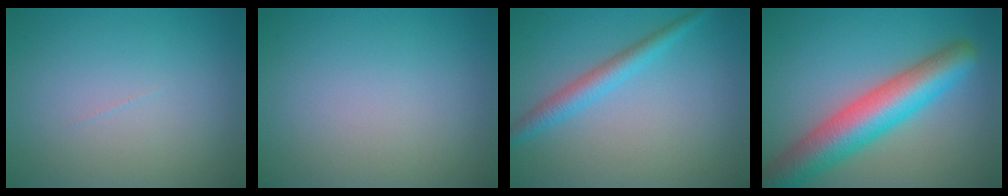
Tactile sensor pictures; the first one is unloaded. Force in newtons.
{"total": 0.0}
{"total": 2.7, "press": 2.7, "slide": 0.1}
{"total": 8.4, "press": 8.4, "slide": 0.4}